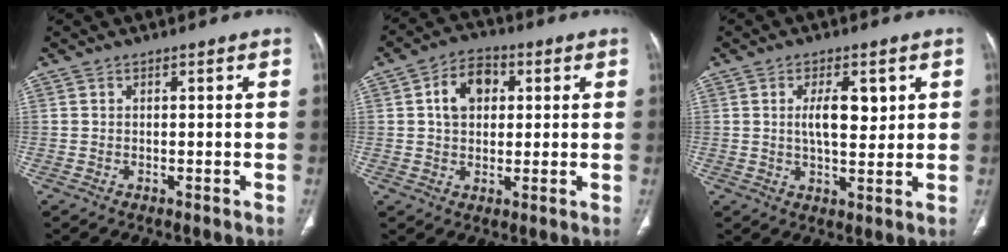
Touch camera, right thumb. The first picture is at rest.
{"total": 8.3, "force": [1.9, 6.0, 5.4], "torque": [-0.067, 0.009, 0.025]}
{"total": 6.9, "force": [1.8, 3.0, 6.0], "torque": [-0.082, -0.013, 0.031]}